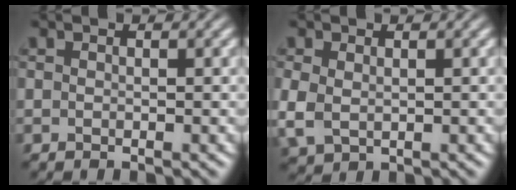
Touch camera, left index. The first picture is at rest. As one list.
[{"total": 2.9, "force": [-0.3, 2.1, 2.0], "torque": [-0.050, -0.012, 0.000]}]